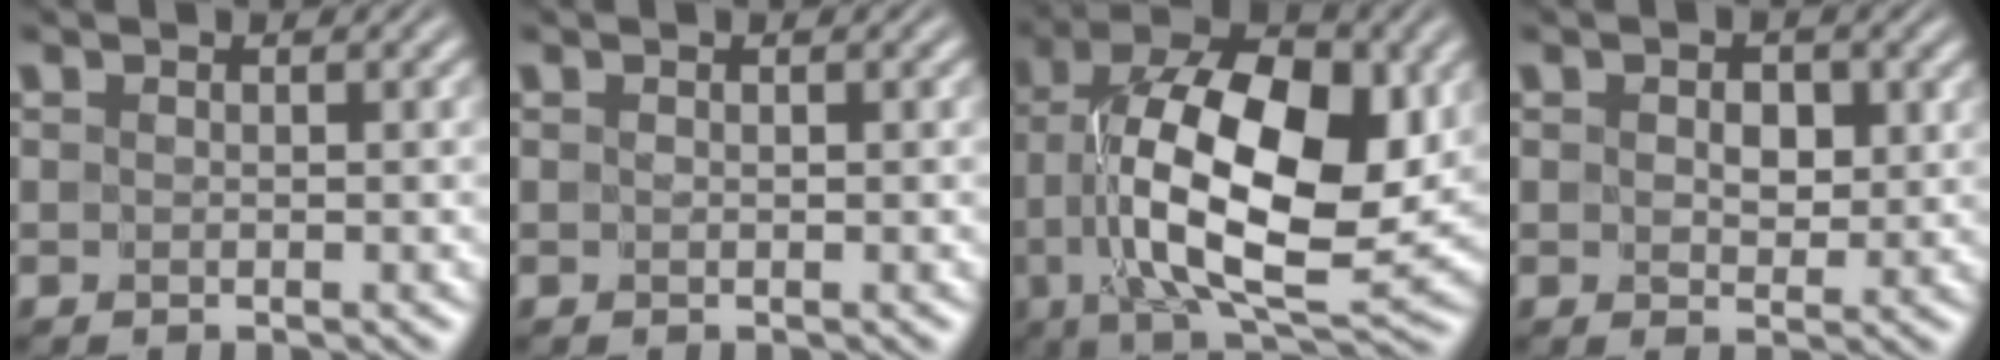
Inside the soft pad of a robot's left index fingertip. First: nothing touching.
{"total": 0.0}
{"total": 14.0, "force": [0.7, 6.5, 12.3], "torque": [-0.214, 0.006, 0.010]}
{"total": 2.3, "force": [0.5, 1.5, 1.6], "torque": [-0.025, -0.003, 0.009]}